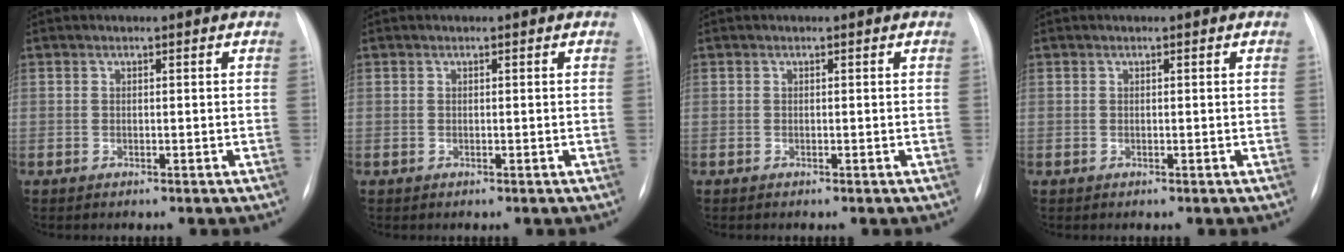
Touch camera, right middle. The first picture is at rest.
{"total": 0.0}
{"total": 0.0}
{"total": 0.0}